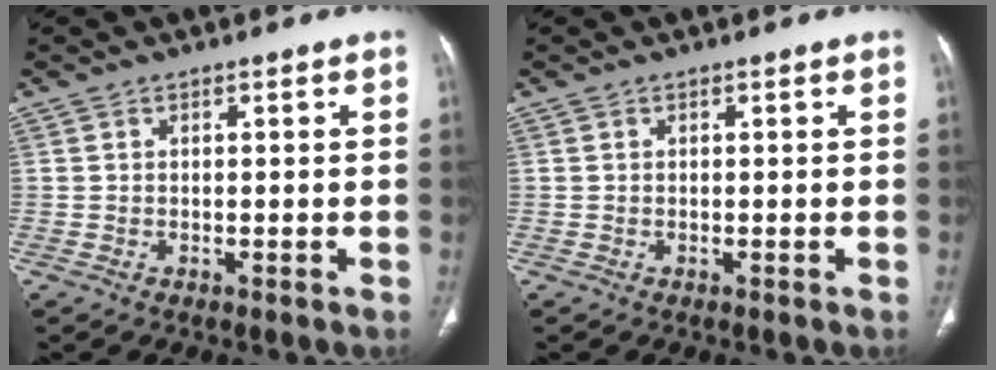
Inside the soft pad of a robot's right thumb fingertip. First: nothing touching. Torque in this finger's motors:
{"motor_torque": [-0.17, 0.17, -0.26, 0.26, 0.00]}